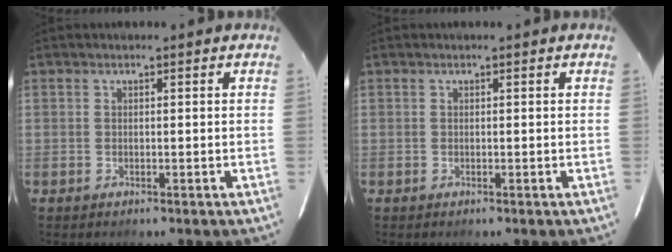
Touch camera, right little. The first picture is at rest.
{"total": 0.0}